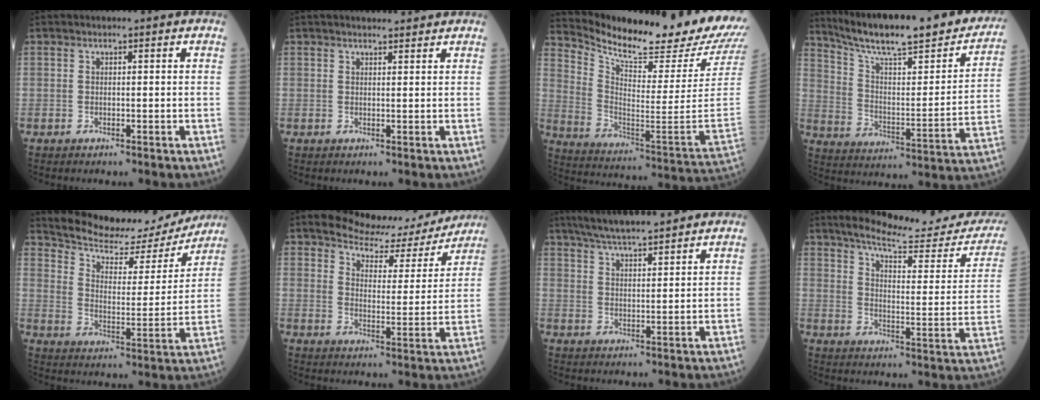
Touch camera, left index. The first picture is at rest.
{"total": 5.7, "force": [5.2, 0.8, 2.1], "torque": [-0.026, 0.022, 0.066]}
{"total": 24.6, "force": [22.5, 1.3, 9.9], "torque": [-0.188, -0.102, 0.318]}
{"total": 26.6, "force": [22.3, 3.9, 13.9], "torque": [-0.215, -0.036, 0.312]}
{"total": 17.5, "force": [16.8, 3.5, 3.5], "torque": [-0.054, -0.031, 0.226]}
{"total": 13.0, "force": [12.2, 3.9, 2.2], "torque": [-0.028, -0.018, 0.151]}
{"total": 13.6, "force": [12.0, 1.2, 6.2], "torque": [-0.106, 0.023, 0.181]}
{"total": 19.5, "force": [18.2, 1.8, 6.6], "torque": [-0.091, -0.079, 0.228]}